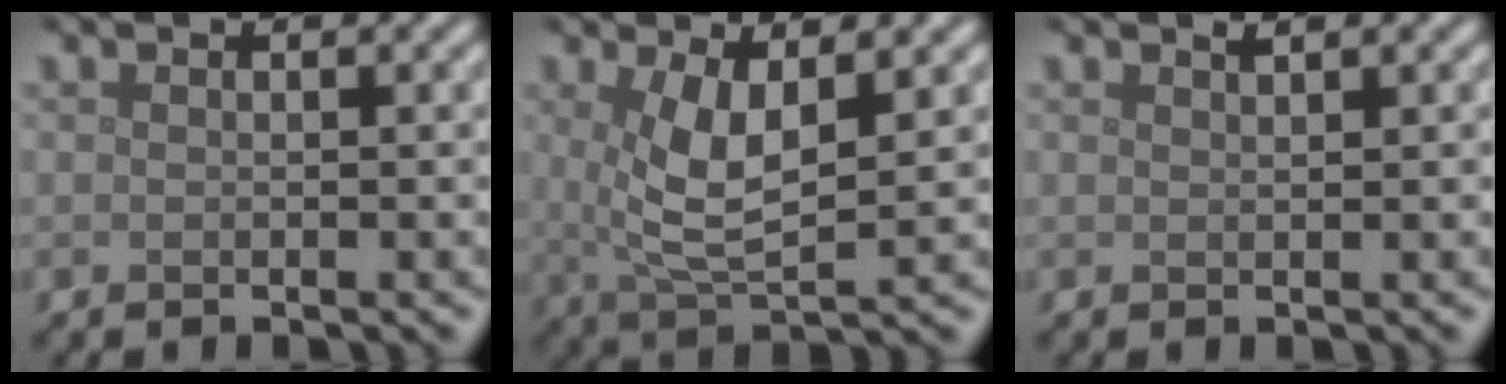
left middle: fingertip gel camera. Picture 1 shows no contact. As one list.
[{"total": 4.7, "force": [1.2, 1.5, 4.3], "torque": [-0.087, -0.007, 0.029]}, {"total": 0.7, "force": [0.6, 0.1, 0.4], "torque": [-0.004, 0.001, 0.012]}]